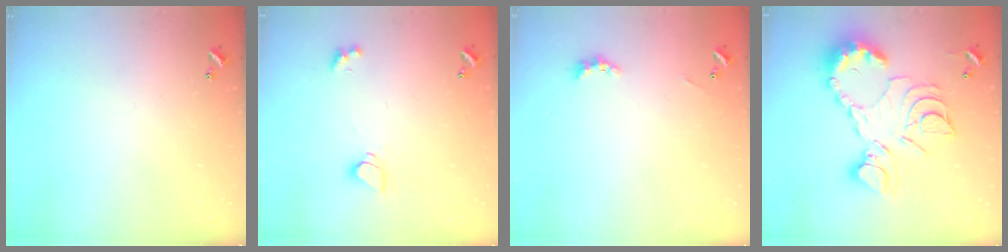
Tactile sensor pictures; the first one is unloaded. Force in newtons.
{"total": 1.8, "press": 1.8, "slide": 0.4}
{"total": 2.1, "press": 2.0, "slide": 0.6}
{"total": 18.9, "press": 18.9, "slide": 0.9}